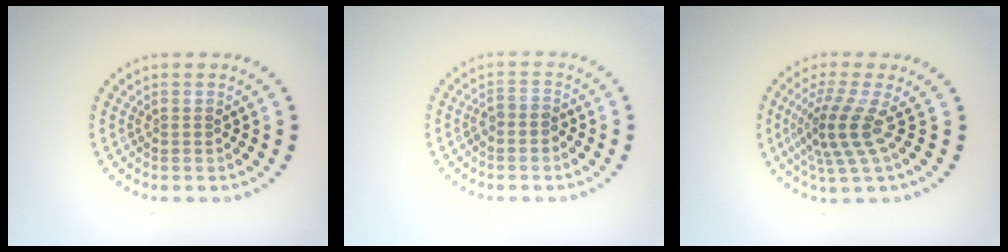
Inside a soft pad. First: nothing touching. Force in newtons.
{"total": 1.5, "press": 1.3, "slide": 0.8}
{"total": 4.0, "press": 2.8, "slide": 2.9}